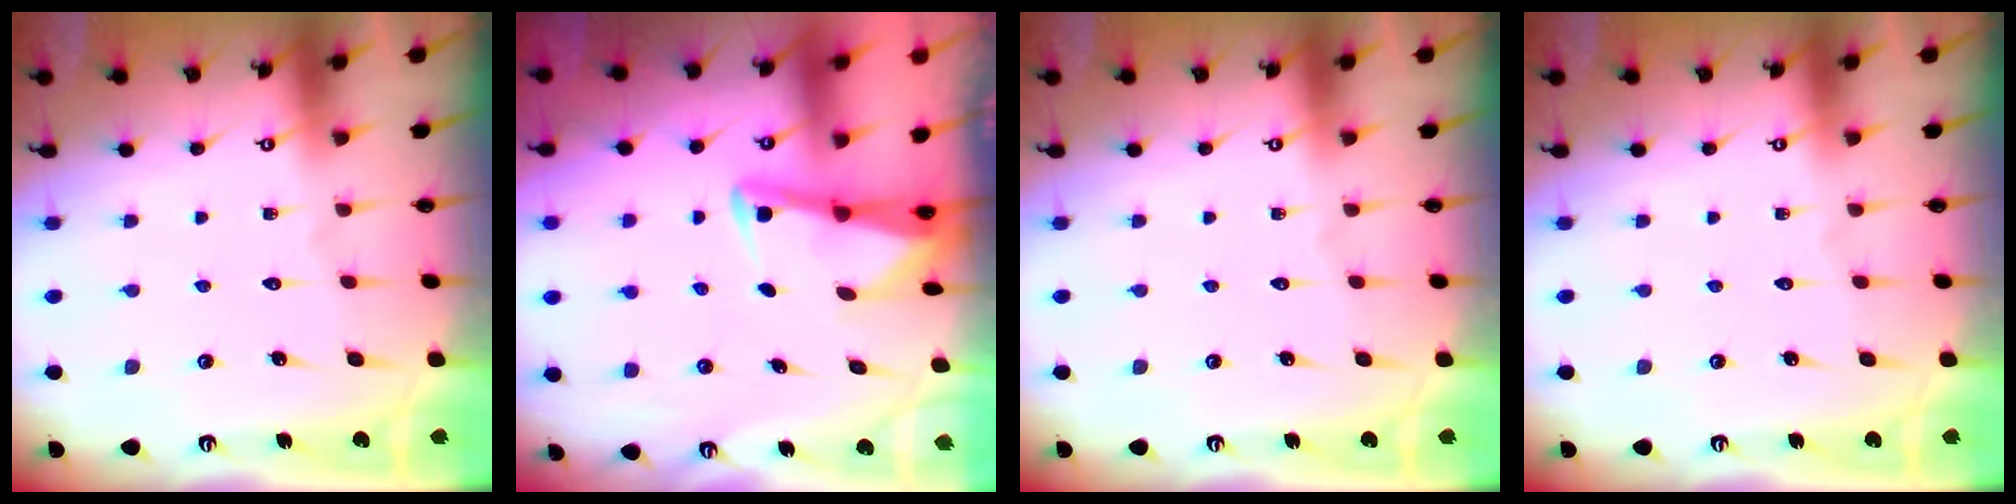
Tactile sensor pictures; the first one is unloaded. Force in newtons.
{"total": 3.1, "press": 3.1, "slide": 0.4}
{"total": 0.0}
{"total": 0.0}